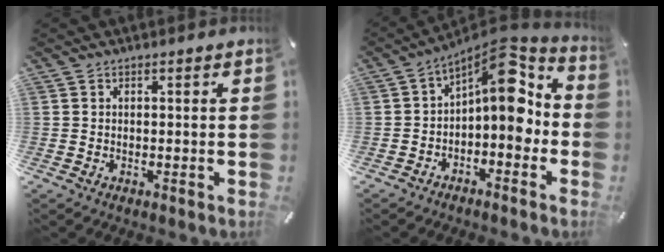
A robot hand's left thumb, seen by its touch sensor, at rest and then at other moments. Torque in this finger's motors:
{"motor_torque": [1.51, 3.49, 0.38, 0.16, 0.19]}